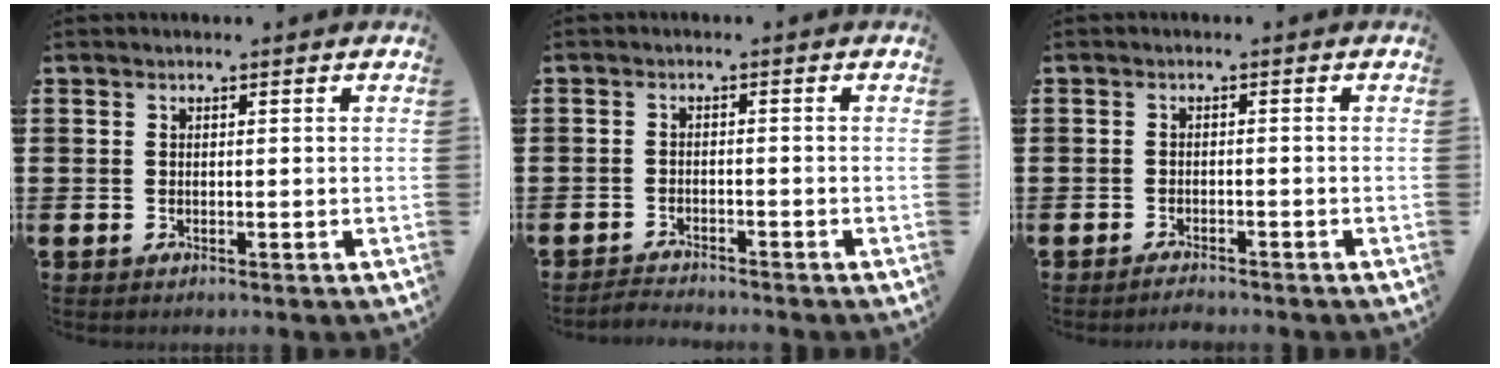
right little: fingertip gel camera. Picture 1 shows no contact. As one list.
[{"total": 1.6, "force": [-1.6, -0.1, -0.1], "torque": [-0.003, 0.003, -0.035]}, {"total": 1.3, "force": [-1.3, 0.0, 0.2], "torque": [-0.007, 0.000, -0.025]}]